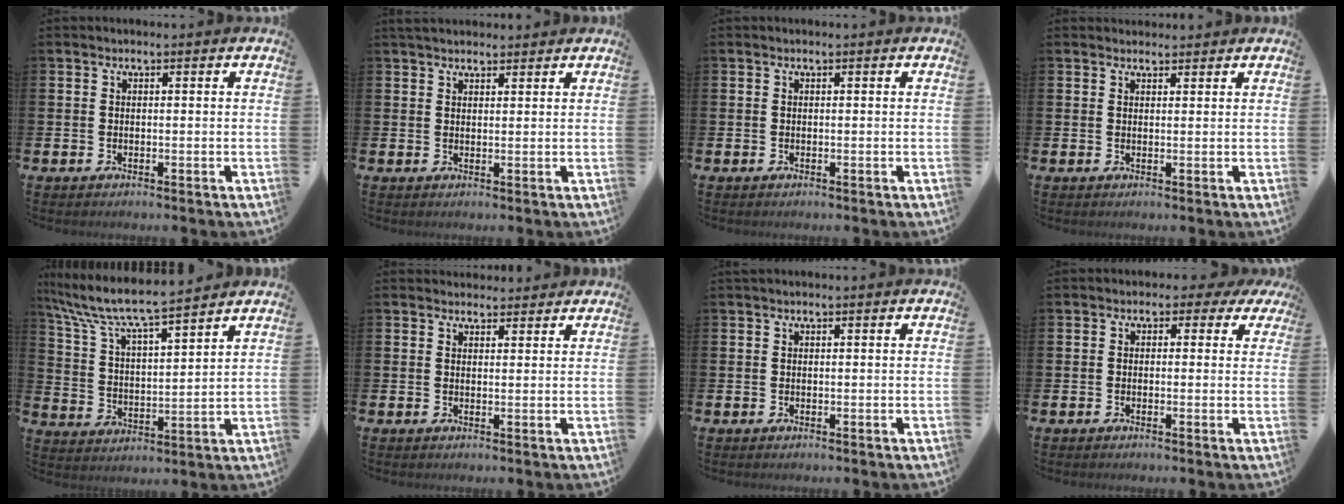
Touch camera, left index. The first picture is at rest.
{"total": 2.5, "force": [2.3, 0.8, 0.4], "torque": [0.002, -0.007, 0.041]}
{"total": 0.0}
{"total": 1.5, "force": [1.4, 0.5, 0.0], "torque": [0.014, -0.002, 0.023]}
{"total": 8.6, "force": [8.0, 0.8, 3.2], "torque": [-0.101, -0.052, 0.136]}
{"total": 2.2, "force": [2.1, 0.7, -0.2], "torque": [0.008, -0.007, 0.038]}
{"total": 0.0}
{"total": 1.6, "force": [-0.3, 1.4, 0.7], "torque": [-0.016, 0.011, -0.011]}